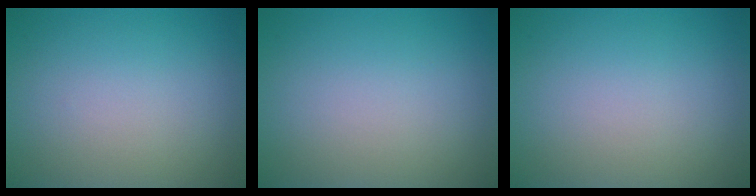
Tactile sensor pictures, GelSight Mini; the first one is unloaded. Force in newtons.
{"total": 0.0}
{"total": 0.0}